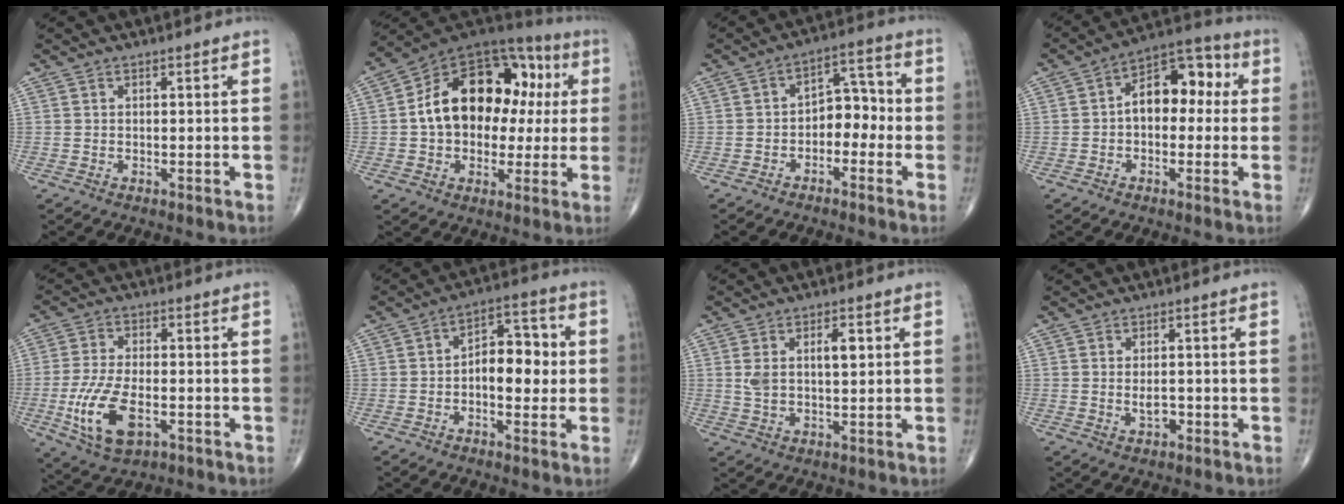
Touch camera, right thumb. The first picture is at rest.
{"total": 21.7, "force": [2.1, 14.8, 15.8], "torque": [-0.209, 0.044, 0.030]}
{"total": 7.0, "force": [-2.0, 4.7, 4.8], "torque": [-0.036, 0.042, -0.045]}
{"total": 11.5, "force": [0.8, 7.2, 8.9], "torque": [-0.099, 0.040, 0.000]}
{"total": 11.6, "force": [-3.6, 5.7, 9.4], "torque": [-0.194, 0.001, -0.059]}
{"total": 9.5, "force": [-0.4, 5.5, 7.8], "torque": [-0.080, 0.027, -0.013]}
{"total": 6.0, "force": [1.5, 2.8, 5.0], "torque": [-0.088, 0.002, 0.030]}
{"total": 2.2, "force": [-0.4, 1.2, 1.8], "torque": [-0.026, 0.000, -0.005]}